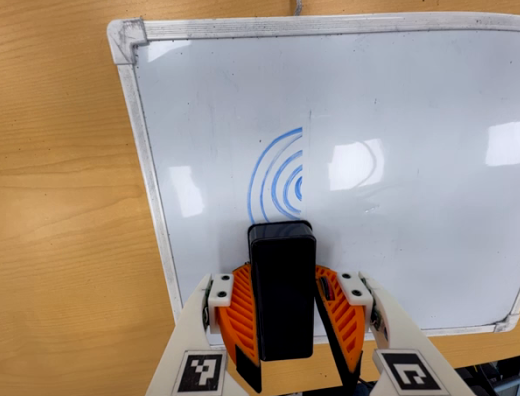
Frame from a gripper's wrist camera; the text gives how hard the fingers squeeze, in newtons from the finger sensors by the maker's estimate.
{"total": 7.5, "left": 8.4, "right": 6.7}